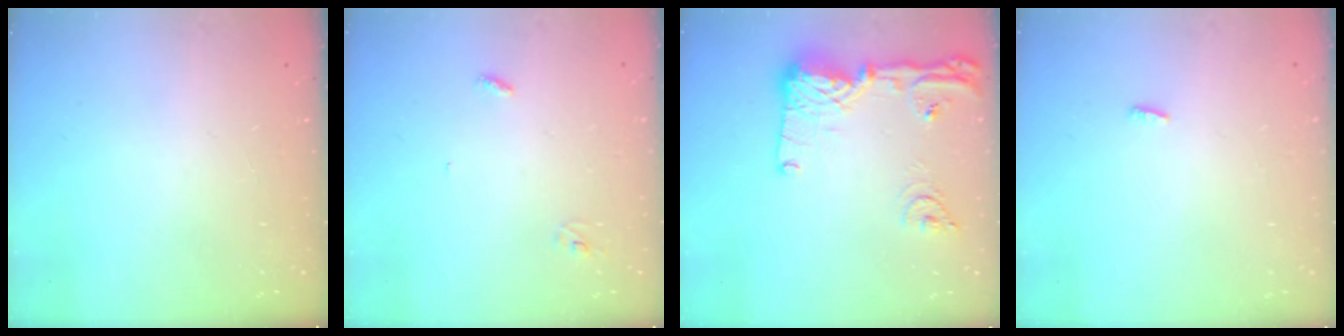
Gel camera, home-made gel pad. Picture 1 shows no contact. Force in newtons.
{"total": 2.8, "press": 2.8, "slide": 0.3}
{"total": 16.7, "press": 16.6, "slide": 1.9}
{"total": 2.3, "press": 2.1, "slide": 0.8}